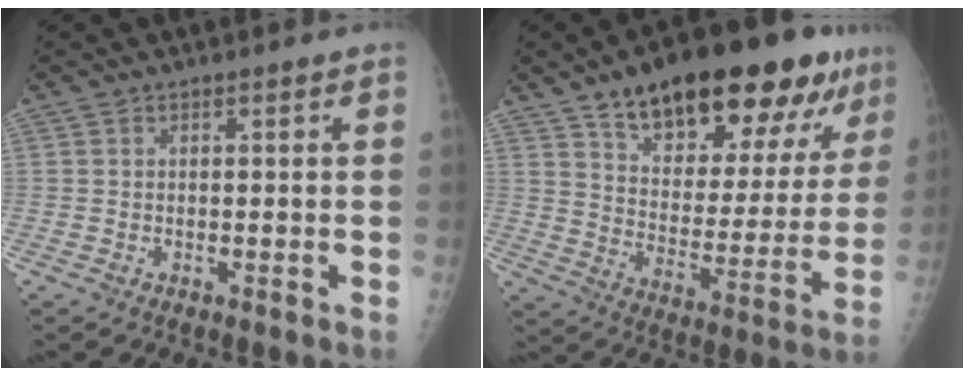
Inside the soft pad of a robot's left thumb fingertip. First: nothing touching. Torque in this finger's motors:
{"motor_torque": [0.72, 0.68, 1.47, -1.30, 0.32]}